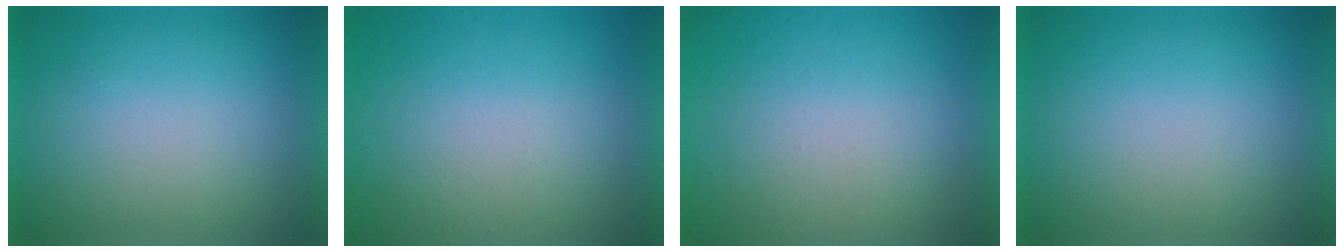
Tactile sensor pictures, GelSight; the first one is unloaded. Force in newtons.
{"total": 4.7}
{"total": 7.6}
{"total": 0.0}